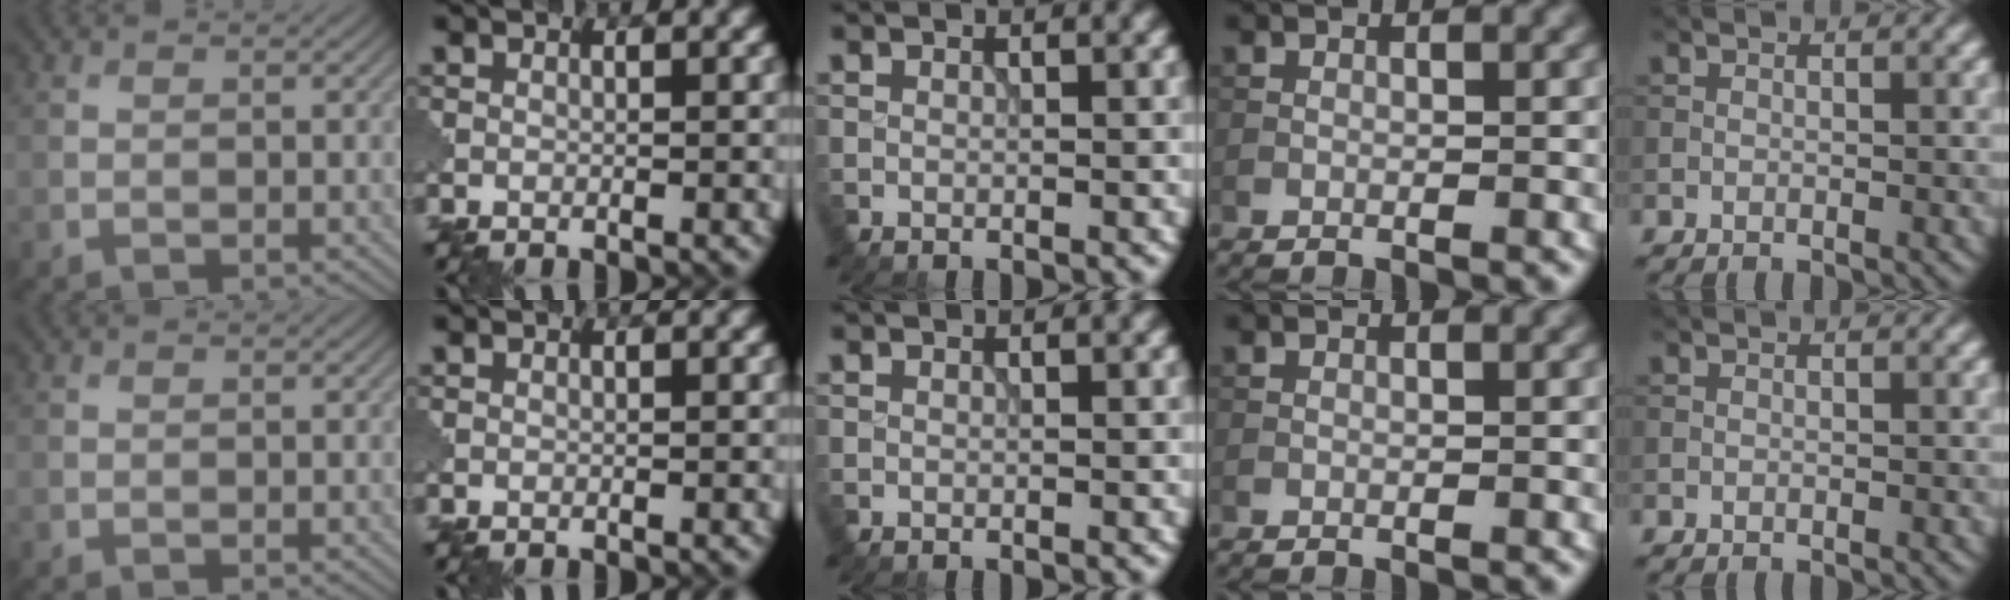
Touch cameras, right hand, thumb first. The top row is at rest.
{}